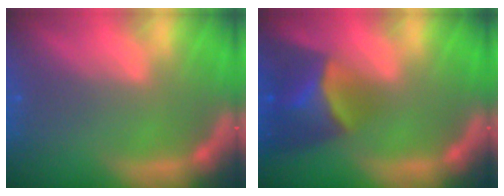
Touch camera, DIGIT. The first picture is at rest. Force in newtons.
{"total": 6.5}